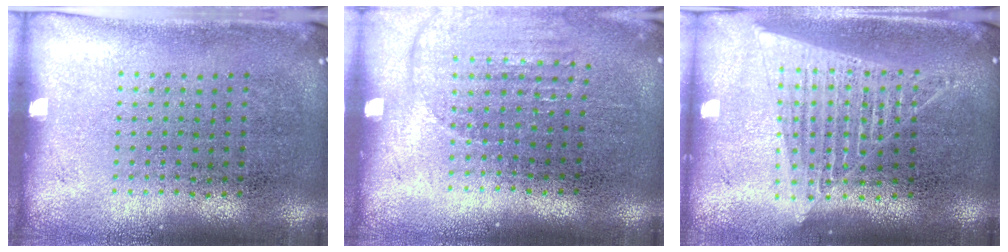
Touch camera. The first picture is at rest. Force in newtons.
{"total": 1.4, "press": 1.2, "slide": 0.6}
{"total": 1.5, "press": 1.4, "slide": 0.6}